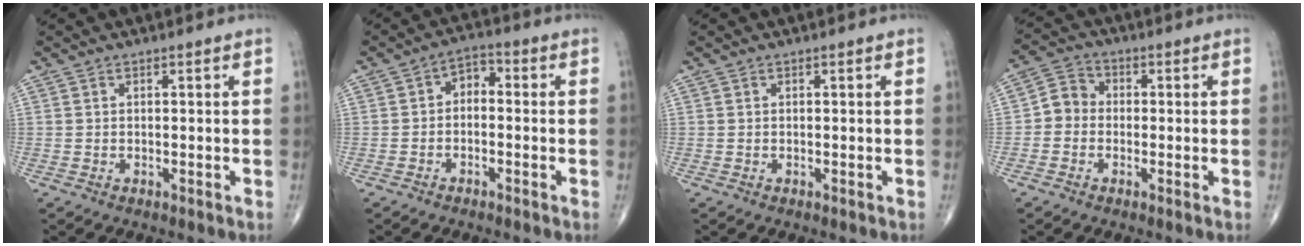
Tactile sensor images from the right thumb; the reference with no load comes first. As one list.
[{"total": 3.9, "force": [-0.5, 2.6, 2.9], "torque": [-0.031, 0.025, -0.021]}, {"total": 0.0}, {"total": 4.8, "force": [-0.9, 4.3, 2.0], "torque": [-0.016, 0.017, -0.032]}]